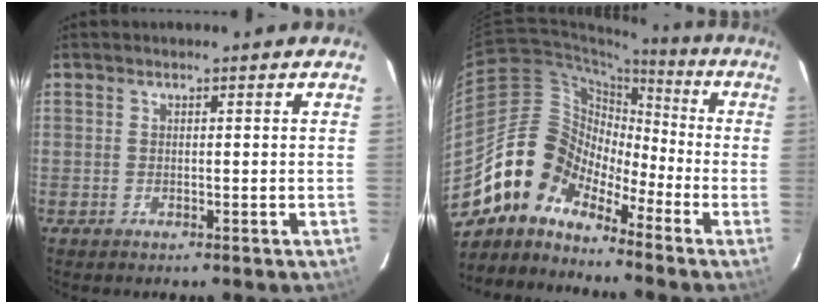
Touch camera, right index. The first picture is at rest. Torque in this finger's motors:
{"motor_torque": [1.00, -1.00, 0.29, -0.04]}